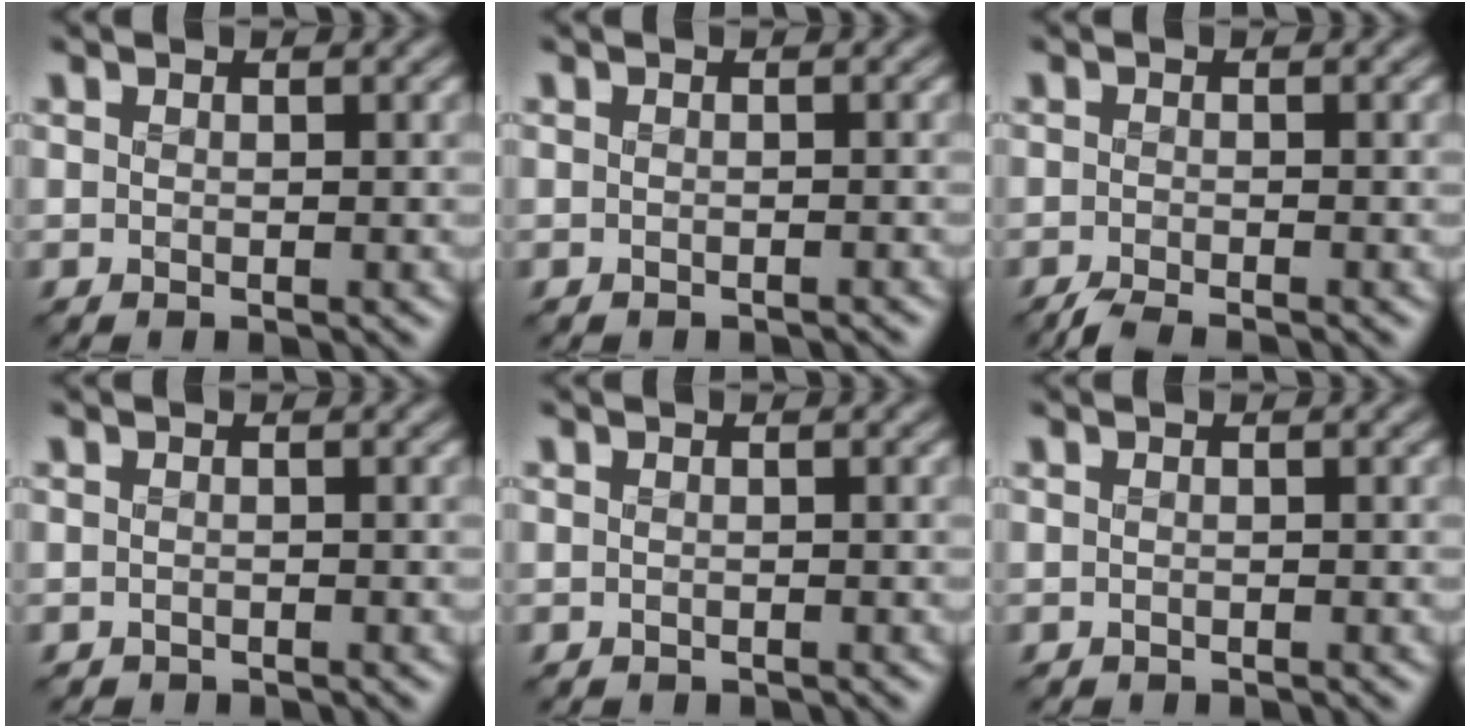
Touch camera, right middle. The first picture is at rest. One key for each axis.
{"total": 0.6, "fx": -0.5, "fy": 0.2, "fz": 0.0, "tx": -0.001, "ty": -0.005, "tz": -0.009}
{"total": 2.4, "fx": -2.2, "fy": 0.4, "fz": 1.0, "tx": -0.005, "ty": -0.005, "tz": -0.041}
{"total": 0.6, "fx": -0.5, "fy": 0.1, "fz": -0.2, "tx": 0.004, "ty": 0.001, "tz": -0.004}
{"total": 0.0}
{"total": 0.0}